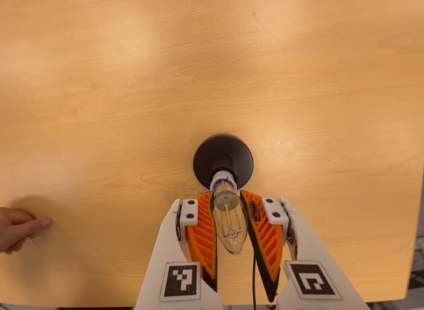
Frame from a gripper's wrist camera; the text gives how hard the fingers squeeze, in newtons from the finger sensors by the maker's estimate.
{"total": 18.9, "left": 16.8, "right": 20.9}